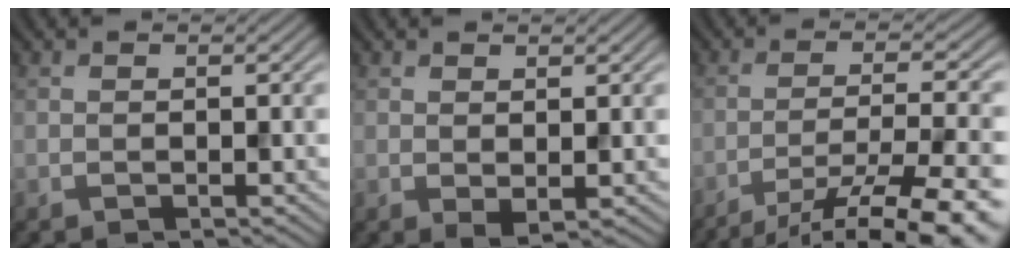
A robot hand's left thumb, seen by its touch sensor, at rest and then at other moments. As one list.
[{"total": 1.4, "force": [0.6, 0.7, 1.1], "torque": [-0.022, -0.006, 0.014]}, {"total": 14.5, "force": [-10.7, 2.7, 9.4], "torque": [-0.137, -0.012, -0.144]}]